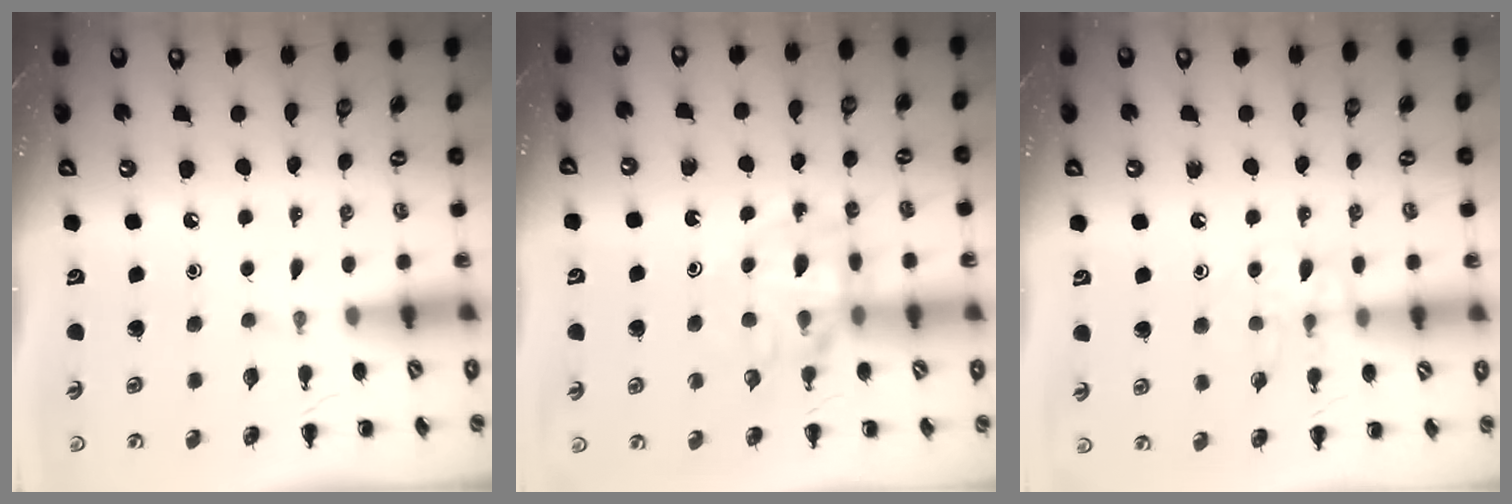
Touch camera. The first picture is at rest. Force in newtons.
{"total": 10.5, "press": 10.1, "slide": 2.8}
{"total": 9.2, "press": 9.1, "slide": 0.8}